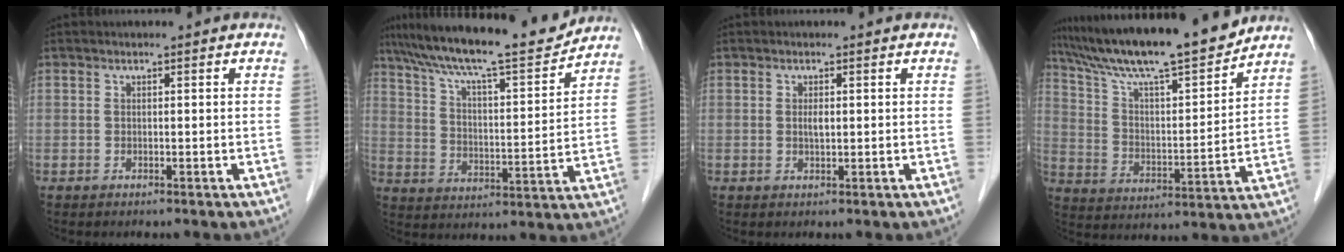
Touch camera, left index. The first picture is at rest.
{"total": 17.2, "force": [15.1, 0.9, 8.1], "torque": [-0.139, 0.000, 0.234]}
{"total": 1.3, "force": [-0.9, 0.3, 0.9], "torque": [-0.016, -0.007, -0.016]}
{"total": 17.9, "force": [15.5, 0.8, 9.0], "torque": [-0.152, -0.001, 0.256]}